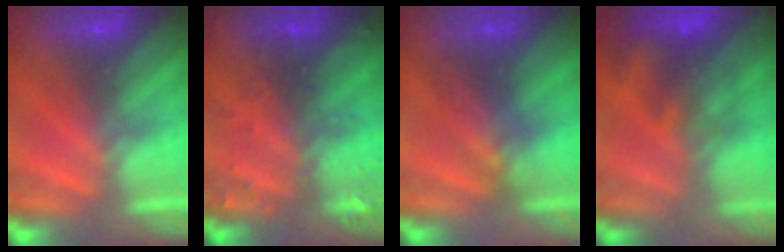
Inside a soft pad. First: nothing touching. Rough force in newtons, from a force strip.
{"total": 3.0}
{"total": 2.9}
{"total": 6.7}